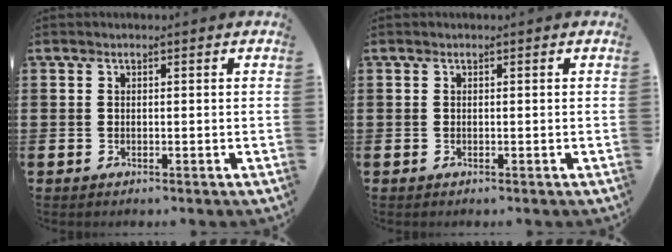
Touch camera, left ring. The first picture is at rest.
{"total": 0.0}